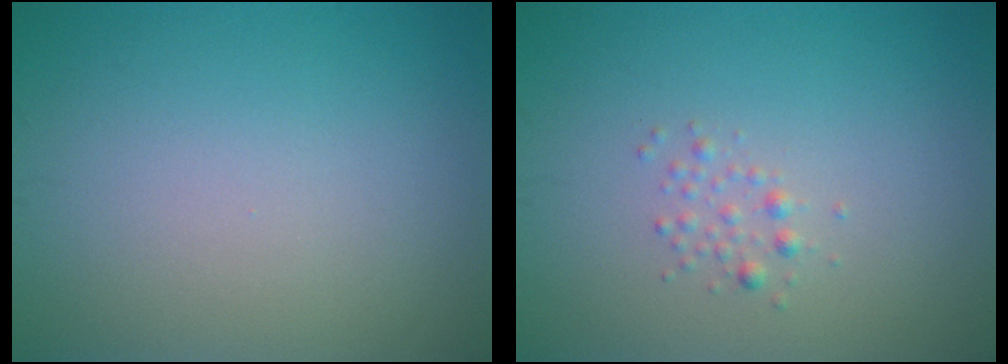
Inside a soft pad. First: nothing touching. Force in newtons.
{"total": 1.1, "press": 1.1, "slide": 0.0}